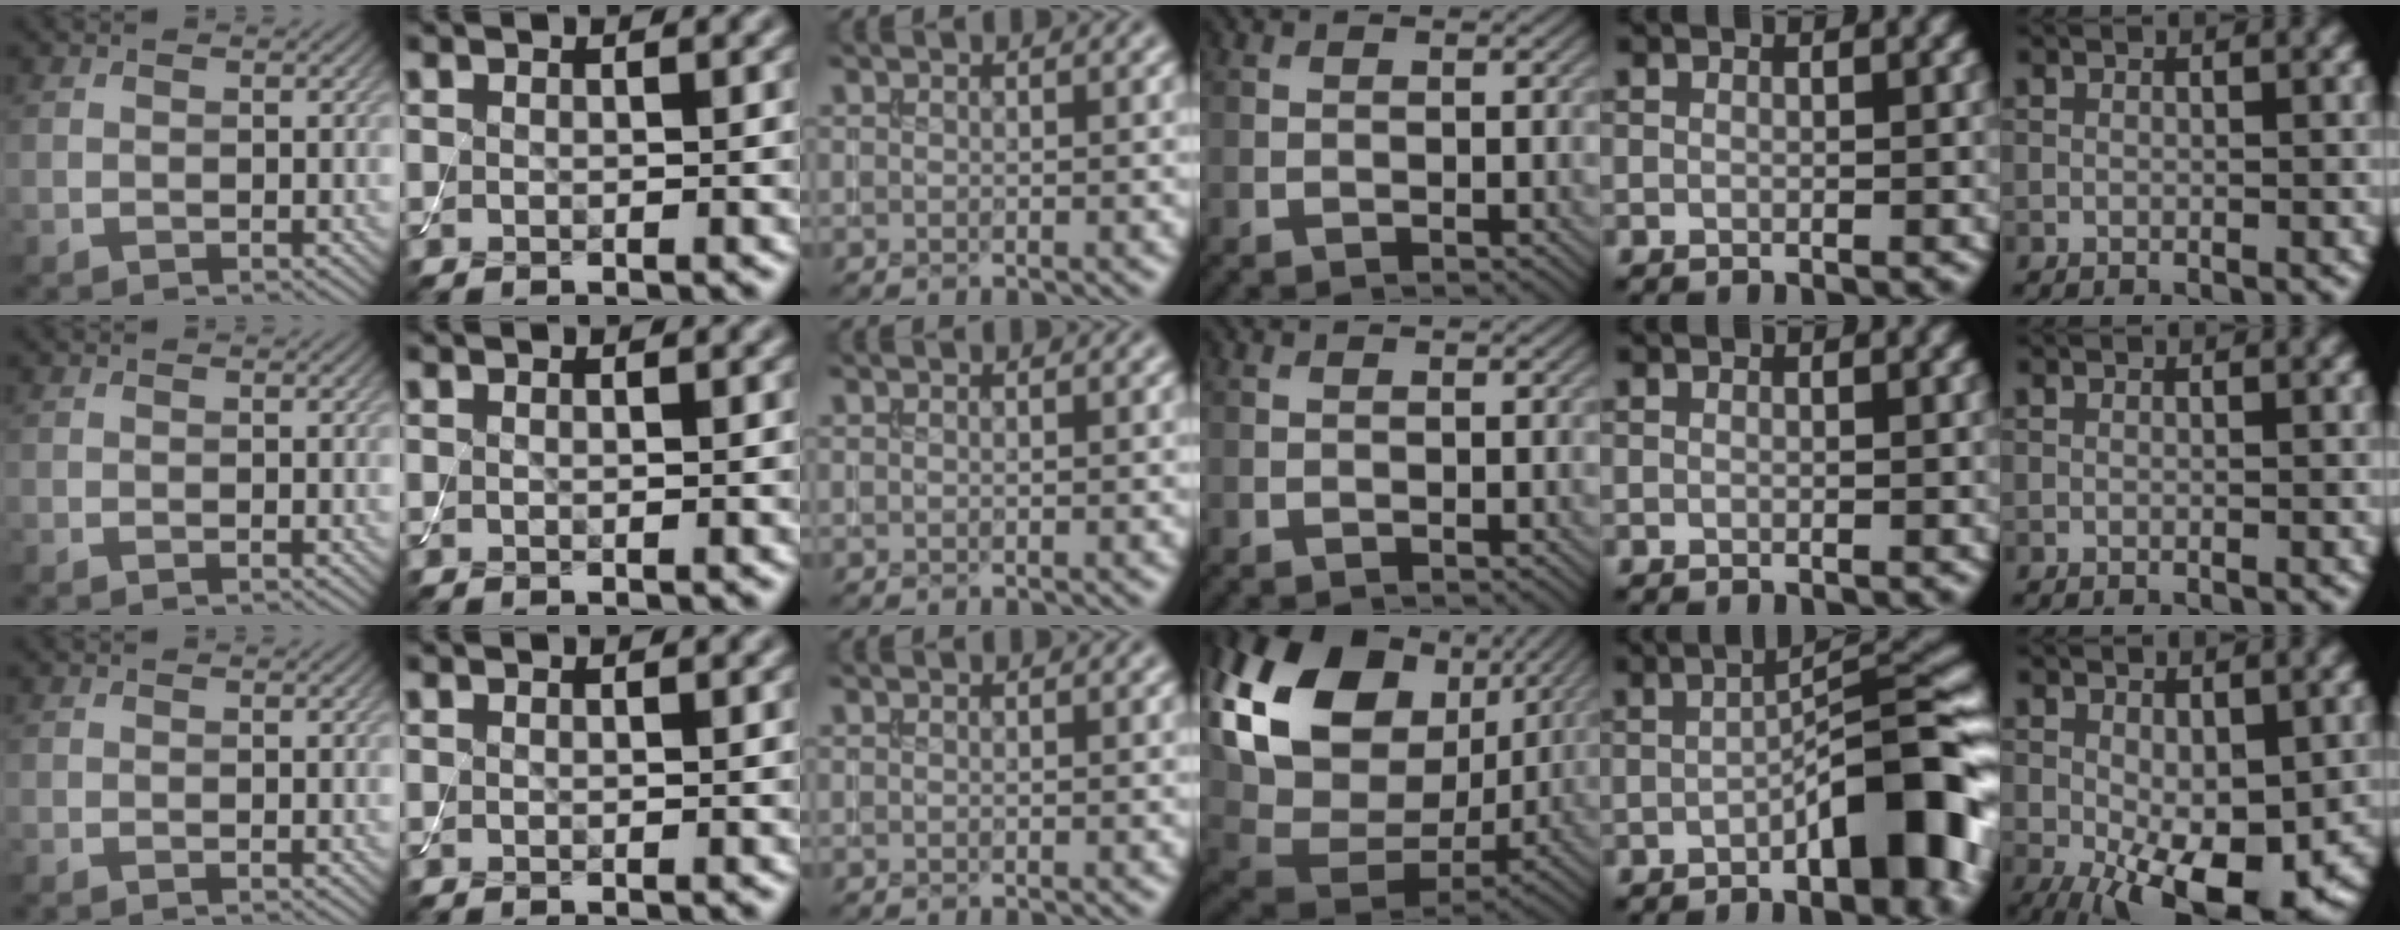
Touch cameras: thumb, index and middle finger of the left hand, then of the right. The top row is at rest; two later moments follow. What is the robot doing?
{"motion": "assemble", "object": "toy tower of hanoi"}